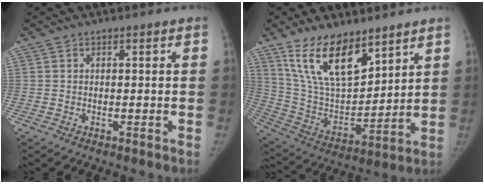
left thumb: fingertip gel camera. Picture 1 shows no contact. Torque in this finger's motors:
{"motor_torque": [1.40, 1.93, 1.49, -1.28, 0.30]}